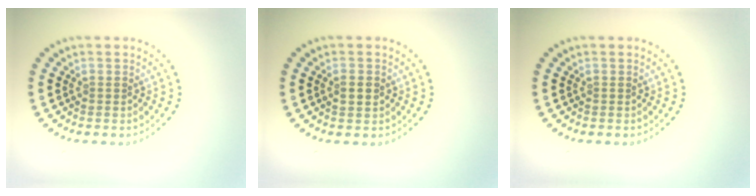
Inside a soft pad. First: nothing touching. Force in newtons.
{"total": 1.0, "press": 1.0, "slide": 0.0}
{"total": 0.0}